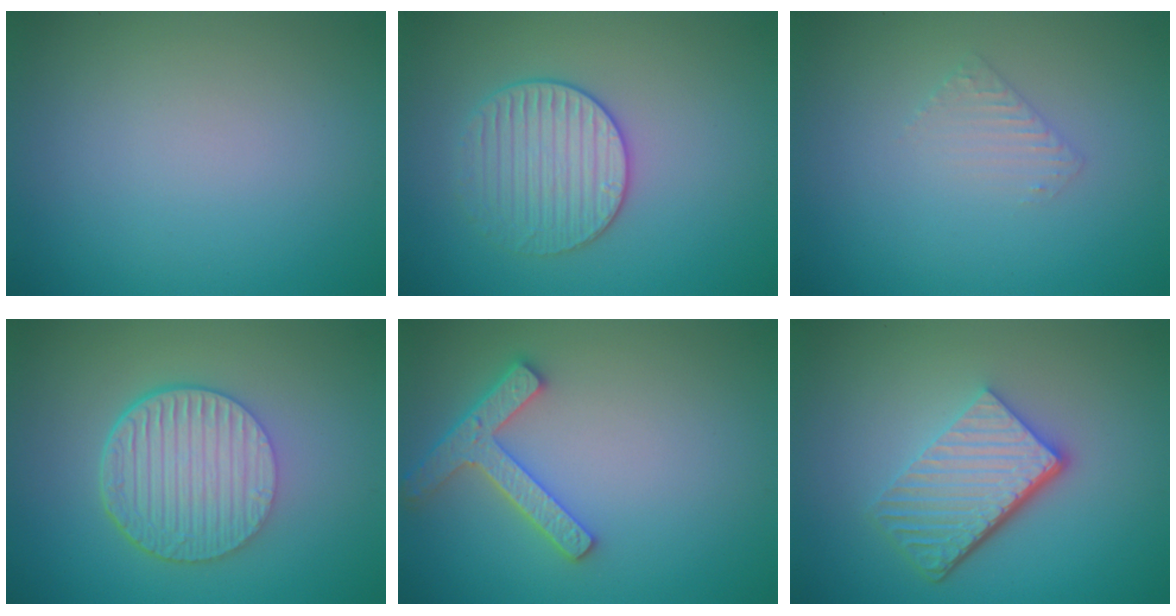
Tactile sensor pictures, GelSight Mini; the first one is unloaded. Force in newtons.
{"total": 3.1, "press": 3.1, "slide": 0.1}
{"total": 1.3, "press": 1.3, "slide": 0.3}
{"total": 6.7, "press": 4.6, "slide": 4.9}
{"total": 3.9, "press": 3.6, "slide": 1.5}
{"total": 5.8, "press": 4.0, "slide": 4.3}